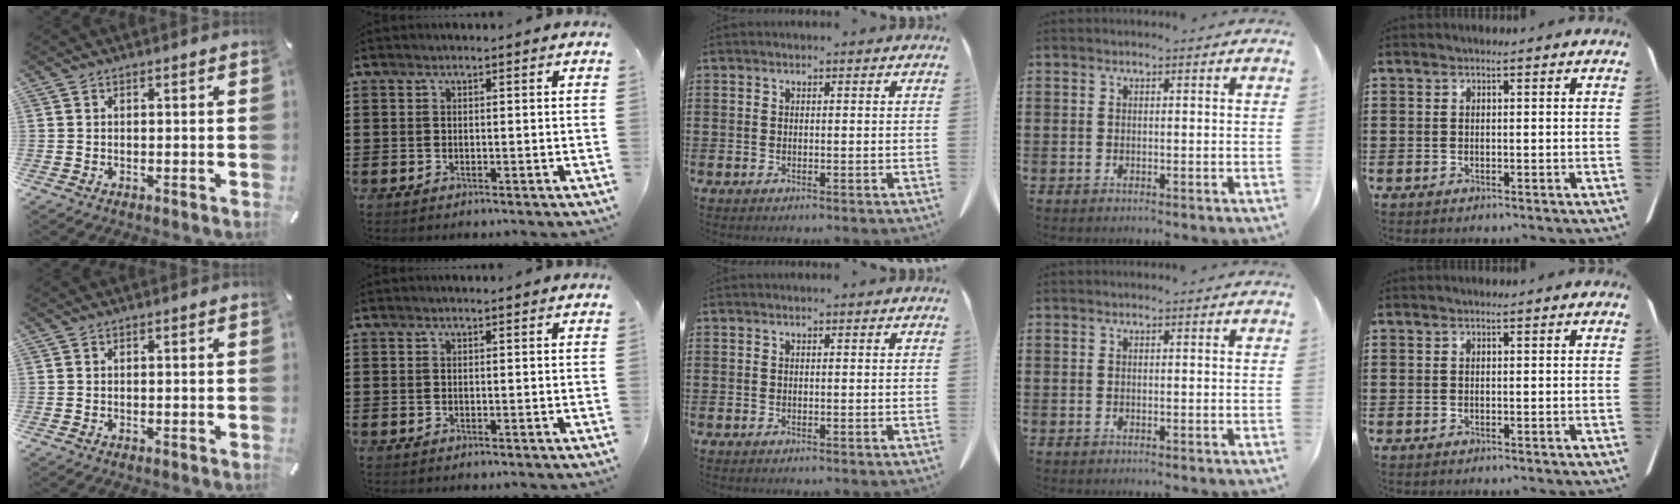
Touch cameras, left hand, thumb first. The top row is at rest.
{}